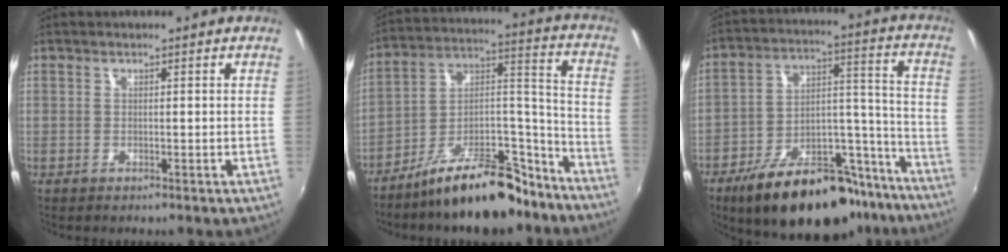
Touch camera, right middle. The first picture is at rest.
{"total": 18.8, "force": [-14.4, 6.5, 10.1], "torque": [-0.160, 0.036, -0.217]}
{"total": 23.6, "force": [-17.3, 10.5, 12.1], "torque": [-0.192, 0.044, -0.235]}